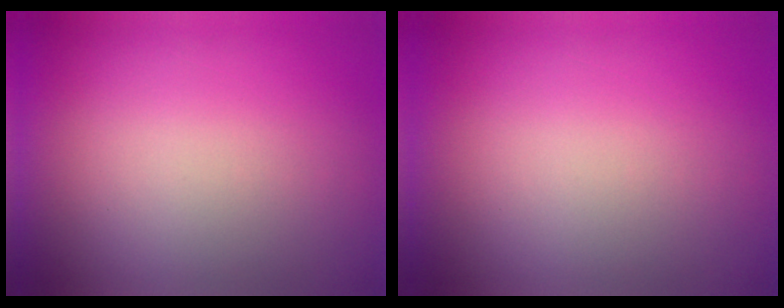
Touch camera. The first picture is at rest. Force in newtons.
{"total": 0.0}